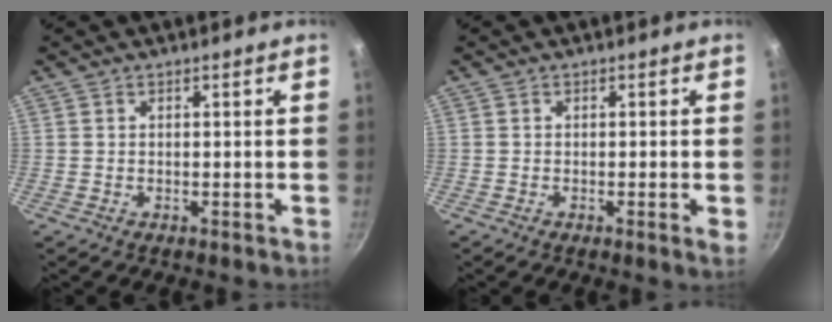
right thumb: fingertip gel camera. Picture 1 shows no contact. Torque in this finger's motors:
{"motor_torque": [-0.53, 0.36, -0.18, -0.03, -0.02]}